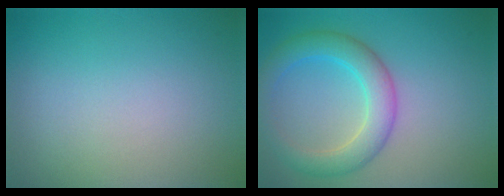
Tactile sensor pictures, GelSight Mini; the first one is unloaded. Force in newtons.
{"total": 4.4, "press": 4.4, "slide": 0.0}